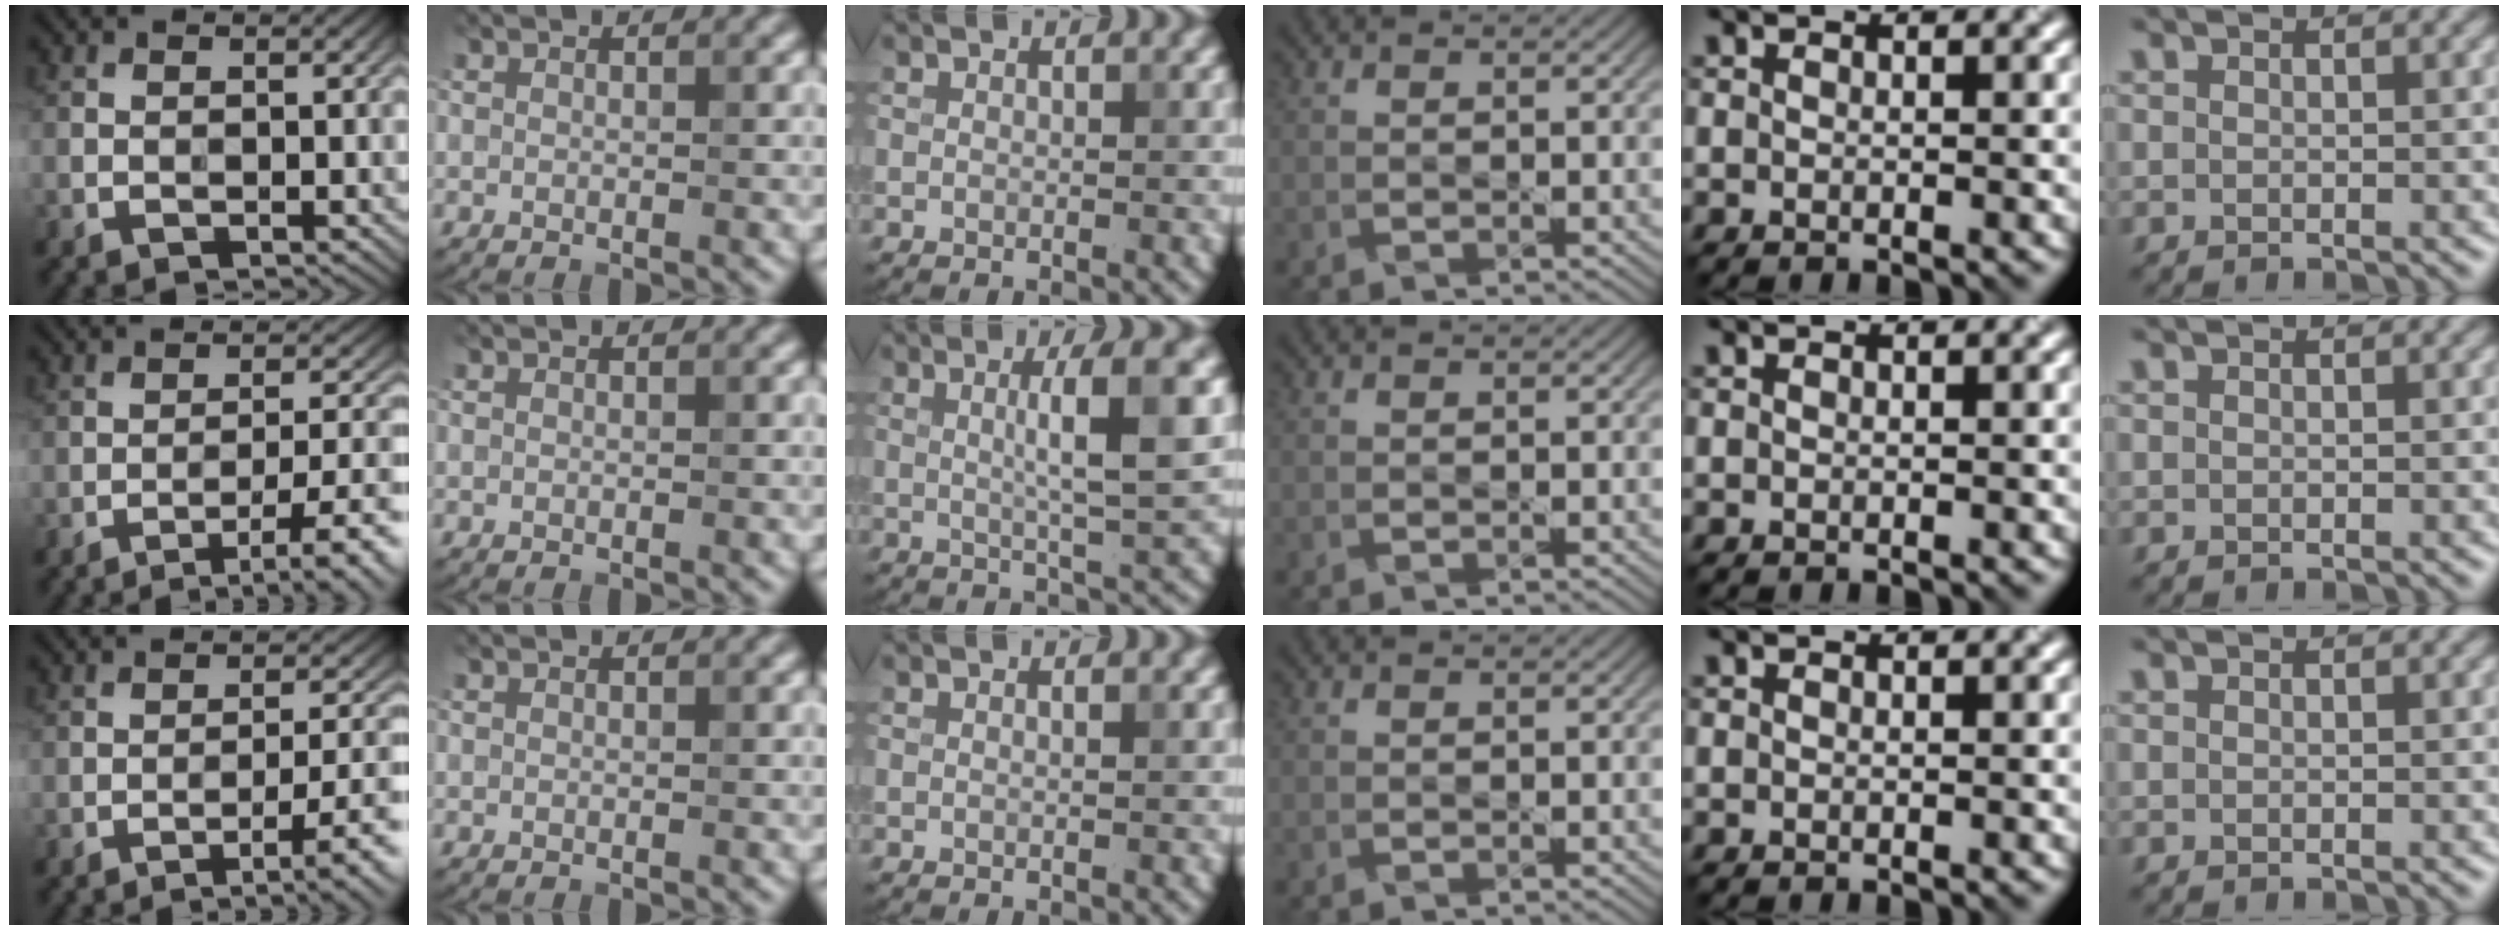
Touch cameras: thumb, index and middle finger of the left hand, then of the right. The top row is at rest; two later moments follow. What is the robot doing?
{"motion": "pour", "object": "measuring cup"}